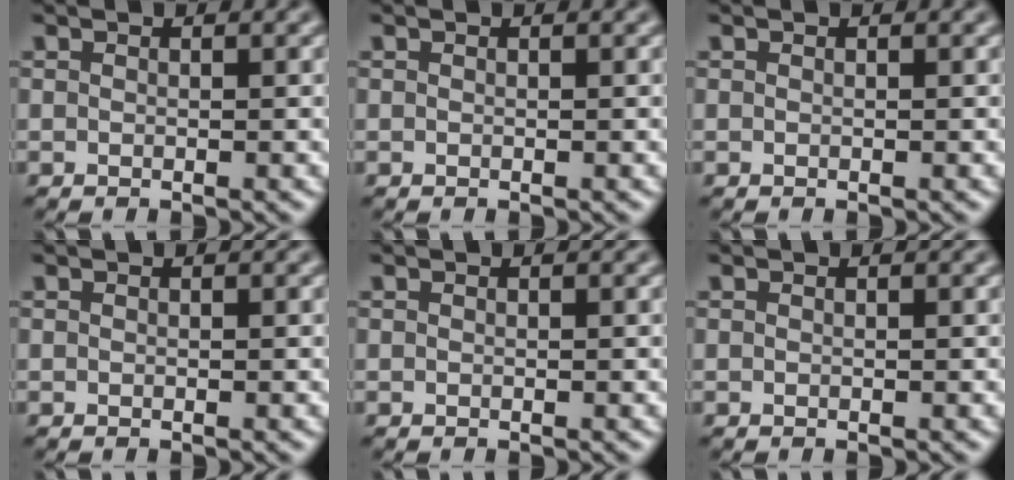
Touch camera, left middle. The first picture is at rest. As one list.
[{"total": 0.0}, {"total": 0.0}, {"total": 0.0}, {"total": 0.0}, {"total": 0.0}]